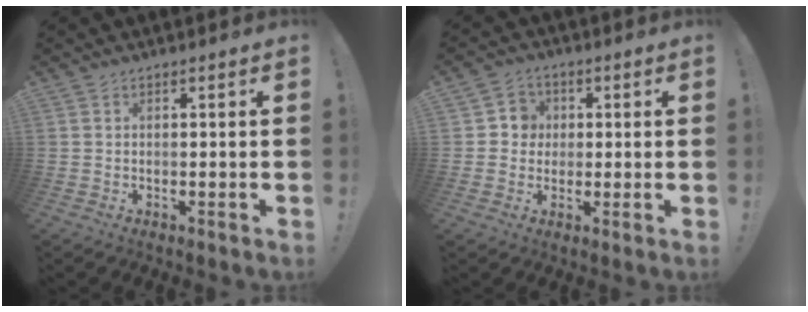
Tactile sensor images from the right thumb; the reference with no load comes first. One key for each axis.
{"total": 5.4, "fx": 0.4, "fy": 5.2, "fz": 1.3, "tx": -0.019, "ty": 0.000, "tz": 0.007}